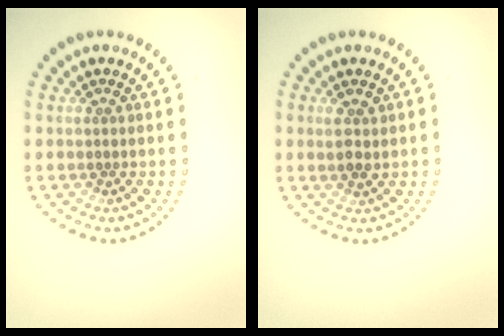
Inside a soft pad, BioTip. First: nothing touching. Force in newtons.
{"total": 1.9, "press": 1.8, "slide": 0.6}